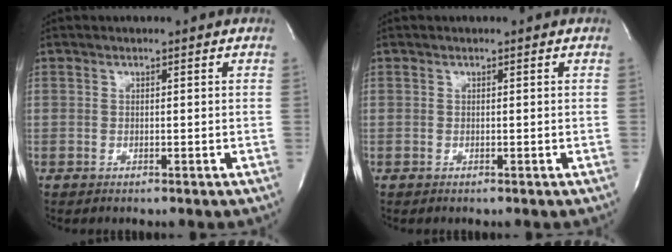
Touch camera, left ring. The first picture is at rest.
{"total": 0.0}